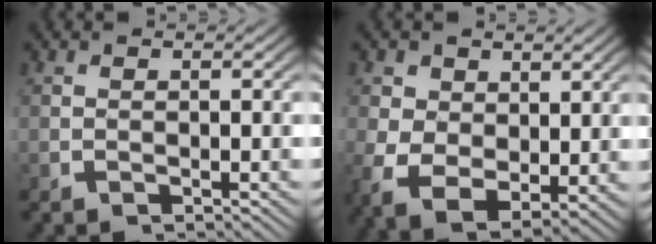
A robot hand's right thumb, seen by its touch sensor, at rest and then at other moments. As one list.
[{"total": 6.6, "force": [-0.2, 5.0, 4.4], "torque": [-0.103, -0.046, 0.021]}]